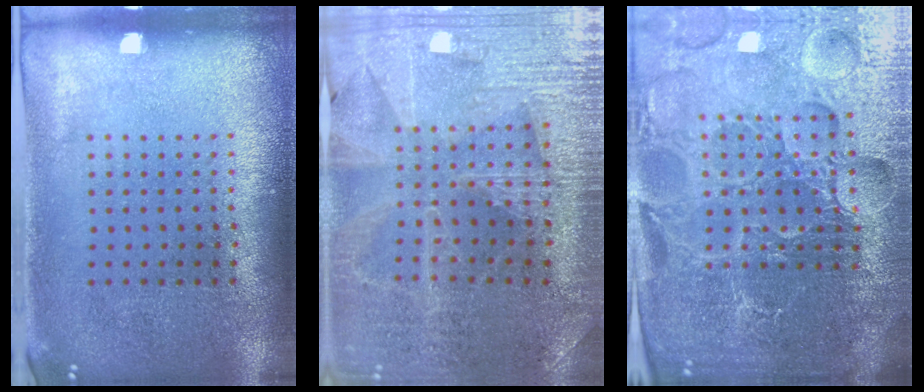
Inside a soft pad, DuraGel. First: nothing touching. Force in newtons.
{"total": 3.0, "press": 2.9, "slide": 0.5}
{"total": 6.3, "press": 5.6, "slide": 2.8}